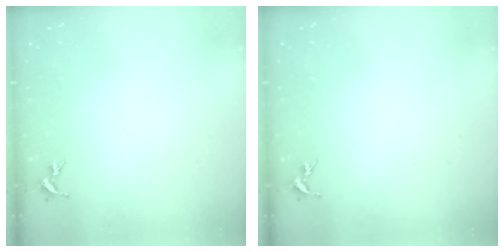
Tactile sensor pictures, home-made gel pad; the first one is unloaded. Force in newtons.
{"total": 0.0}